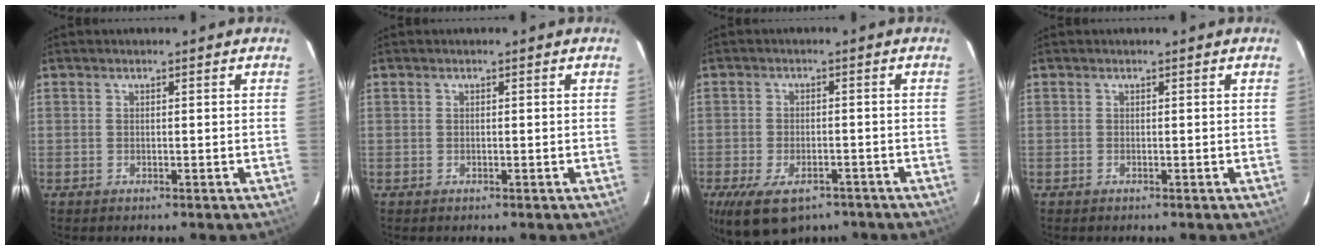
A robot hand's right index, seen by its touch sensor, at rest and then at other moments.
{"total": 0.0}
{"total": 12.0, "force": [-7.7, 6.0, 6.9], "torque": [-0.149, -0.026, -0.121]}
{"total": 0.0}